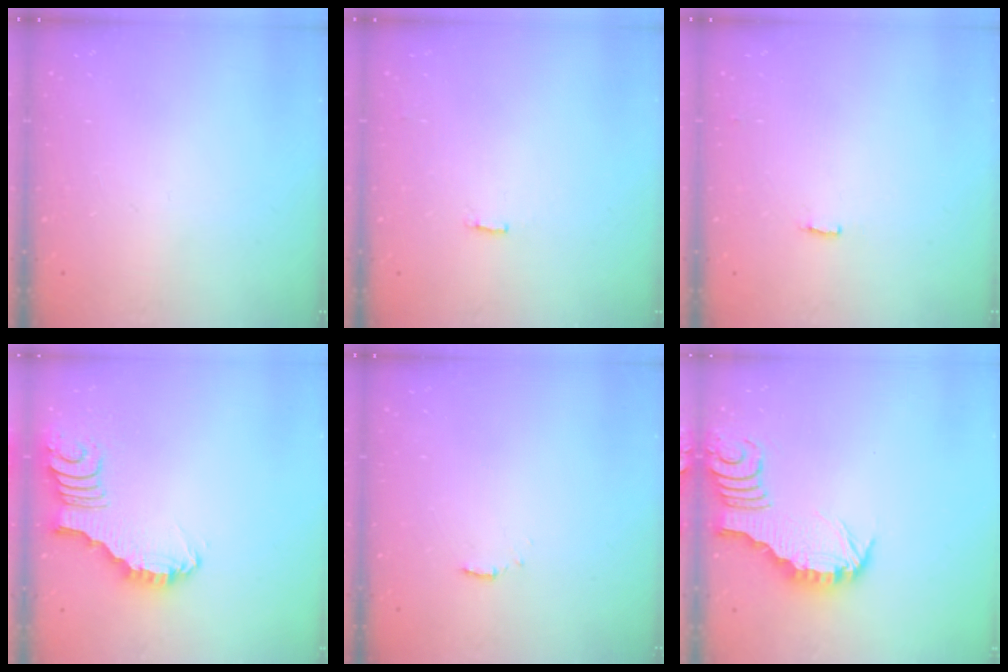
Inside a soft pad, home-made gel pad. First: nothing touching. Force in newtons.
{"total": 2.2, "press": 2.1, "slide": 0.5}
{"total": 2.7, "press": 2.6, "slide": 0.5}
{"total": 2.3, "press": 2.3, "slide": 0.3}
{"total": 1.3, "press": 1.3, "slide": 0.3}
{"total": 3.1, "press": 3.1, "slide": 0.3}